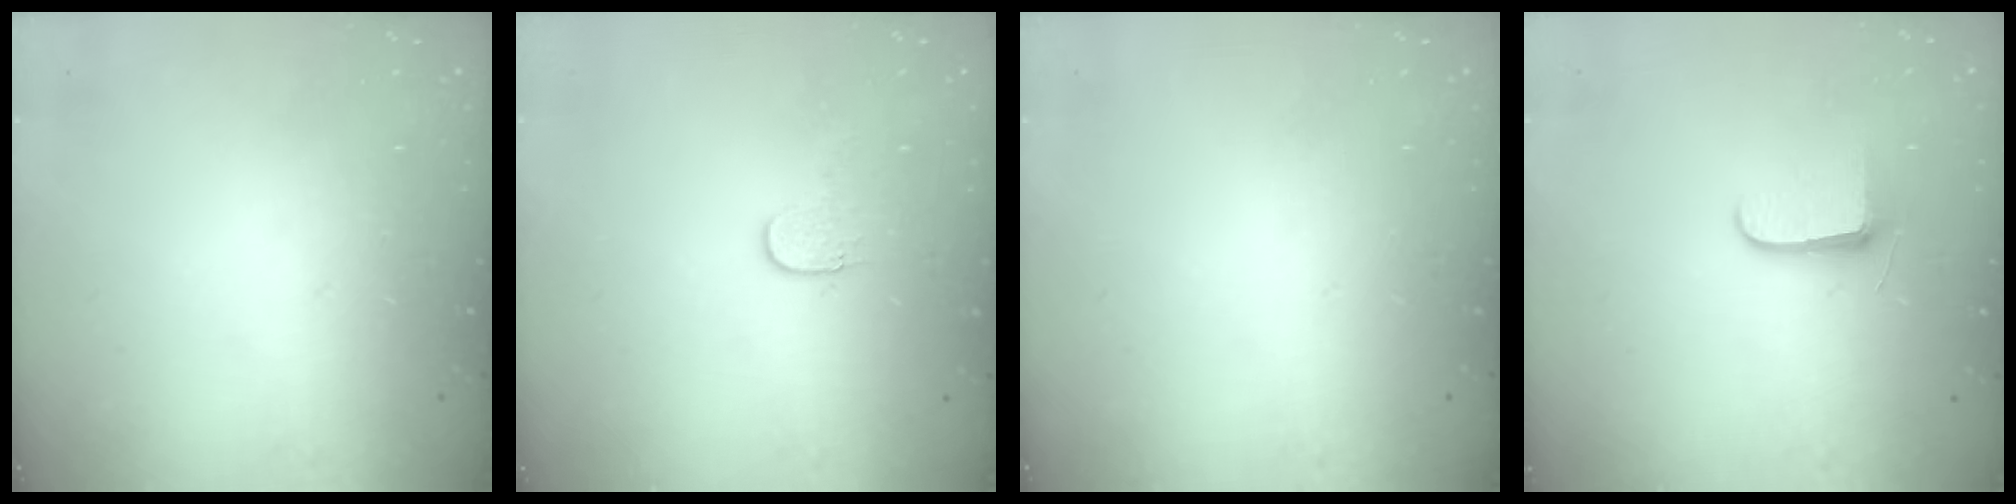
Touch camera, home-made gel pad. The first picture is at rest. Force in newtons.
{"total": 3.6, "press": 3.6, "slide": 0.4}
{"total": 0.0}
{"total": 6.8, "press": 6.7, "slide": 0.9}